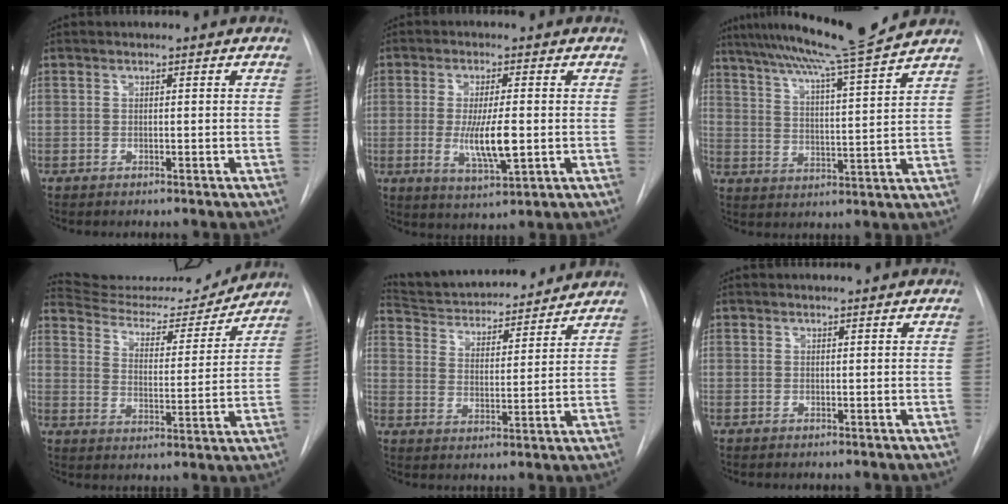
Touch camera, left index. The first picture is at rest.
{"total": 7.4, "force": [-0.7, 1.4, 7.3], "torque": [-0.138, -0.018, -0.010]}
{"total": 15.7, "force": [13.6, -1.7, 7.6], "torque": [-0.129, -0.010, 0.202]}
{"total": 15.8, "force": [15.4, 2.0, 2.8], "torque": [-0.040, -0.020, 0.222]}
{"total": 17.6, "force": [16.5, 3.3, 5.0], "torque": [-0.078, 0.012, 0.249]}
{"total": 1.1, "force": [1.0, -0.1, 0.2], "torque": [-0.005, 0.005, 0.017]}